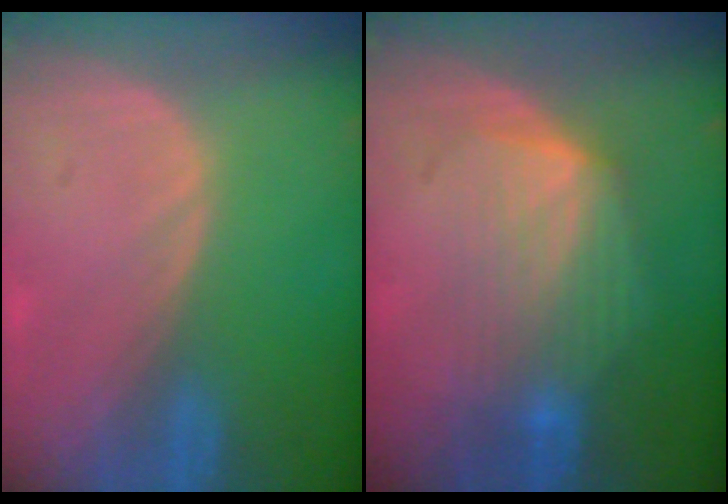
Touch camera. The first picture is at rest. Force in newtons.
{"total": 6.9, "press": 6.8, "slide": 0.5}